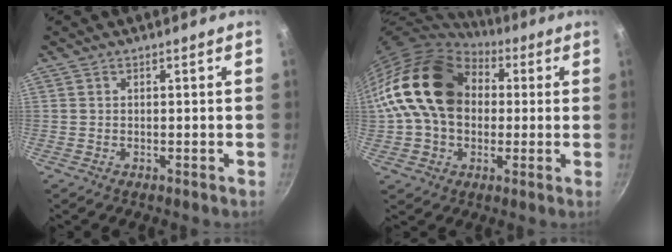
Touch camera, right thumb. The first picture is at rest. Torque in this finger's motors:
{"motor_torque": [1.30, 3.71, 1.30, -0.95, 0.27]}